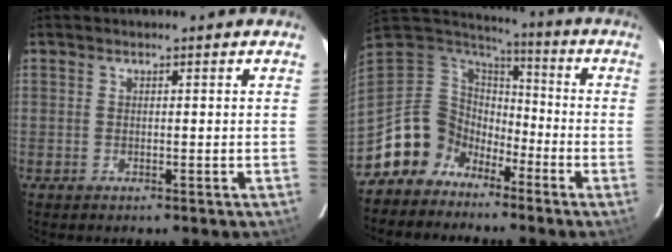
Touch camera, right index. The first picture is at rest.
{"total": 11.9, "force": [-7.8, 8.8, 1.6], "torque": [-0.059, 0.034, -0.145]}